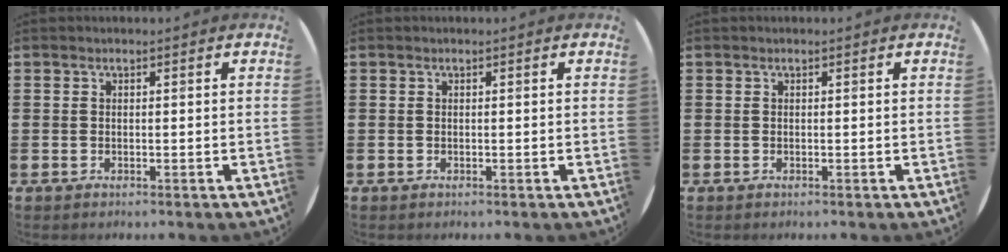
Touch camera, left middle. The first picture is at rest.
{"total": 0.0}
{"total": 0.0}